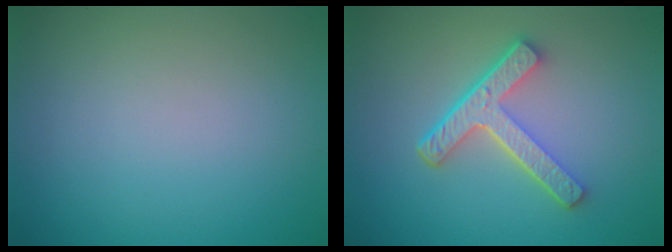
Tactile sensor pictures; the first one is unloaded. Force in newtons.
{"total": 4.6, "press": 3.3, "slide": 3.1}